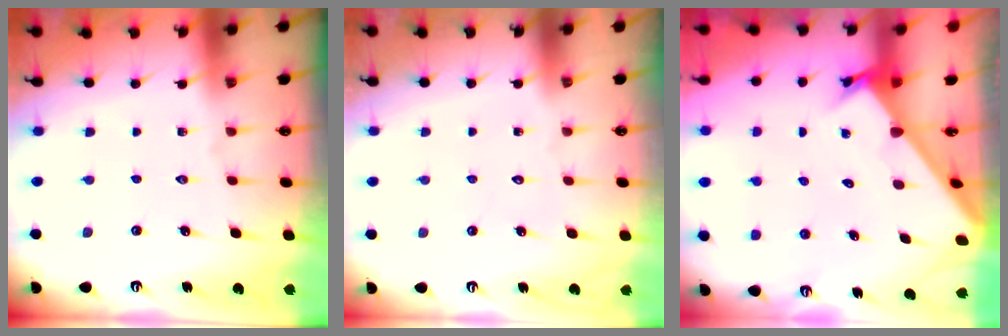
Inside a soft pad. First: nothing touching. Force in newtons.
{"total": 1.6, "press": 1.6, "slide": 0.1}
{"total": 2.6, "press": 2.6, "slide": 0.3}